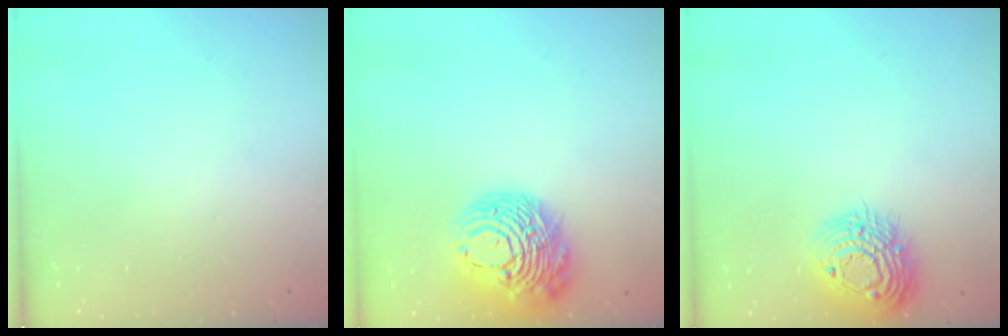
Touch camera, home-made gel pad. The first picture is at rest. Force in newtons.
{"total": 16.9, "press": 16.8, "slide": 1.7}
{"total": 15.1, "press": 15.0, "slide": 1.4}